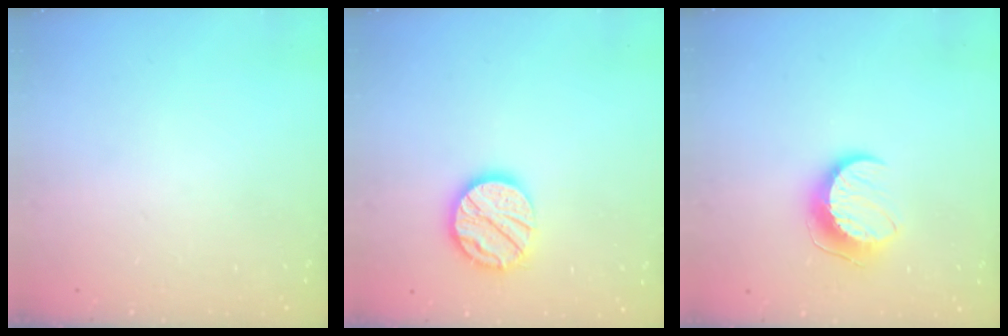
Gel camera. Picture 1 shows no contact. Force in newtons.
{"total": 13.5, "press": 13.5, "slide": 1.2}
{"total": 10.2, "press": 10.1, "slide": 0.5}